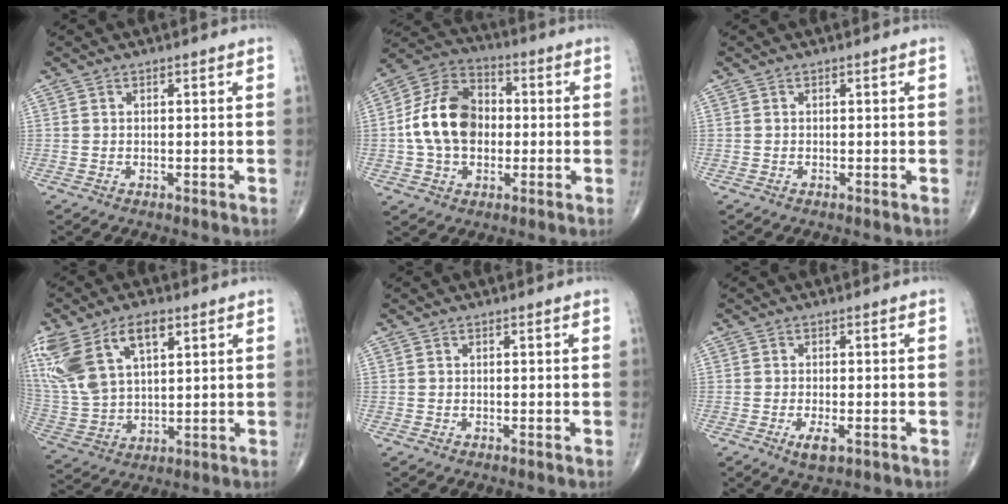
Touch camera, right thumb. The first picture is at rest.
{"total": 14.6, "force": [-0.4, 10.5, 10.1], "torque": [-0.164, 0.030, -0.014]}
{"total": 0.0}
{"total": 18.2, "force": [8.5, 9.9, 12.7], "torque": [-0.275, -0.004, 0.171]}
{"total": 0.0}
{"total": 3.4, "force": [-1.5, 1.2, 2.8], "torque": [-0.051, -0.005, -0.025]}